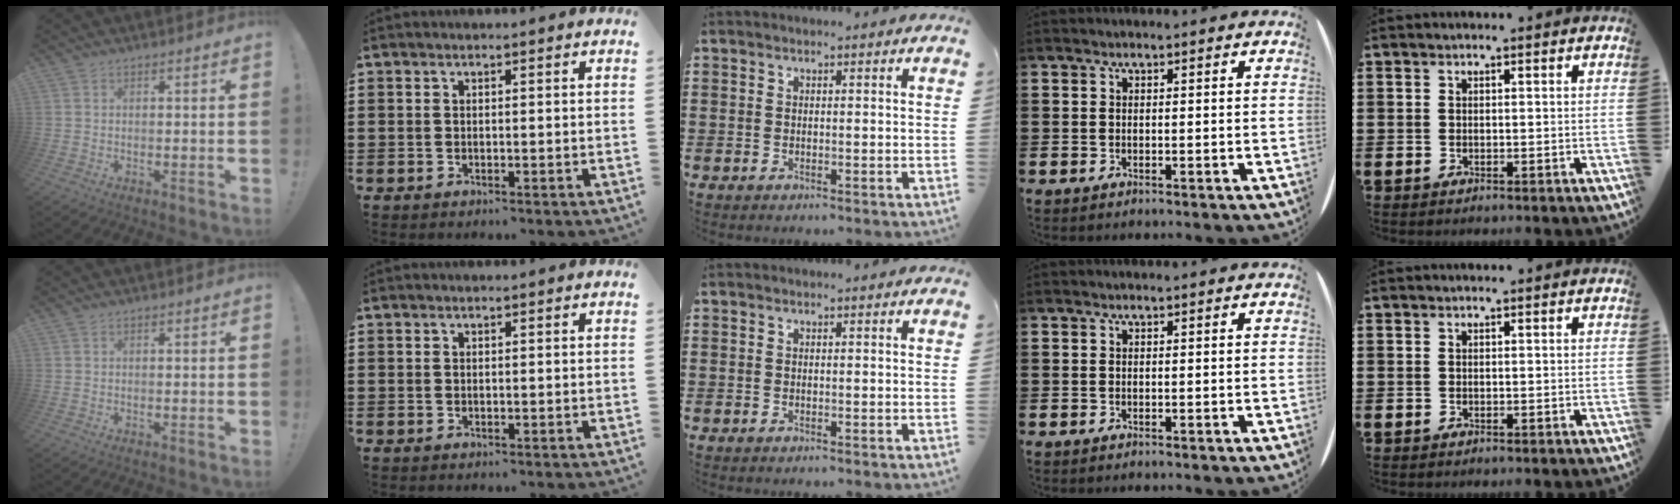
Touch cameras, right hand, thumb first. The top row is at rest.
{}